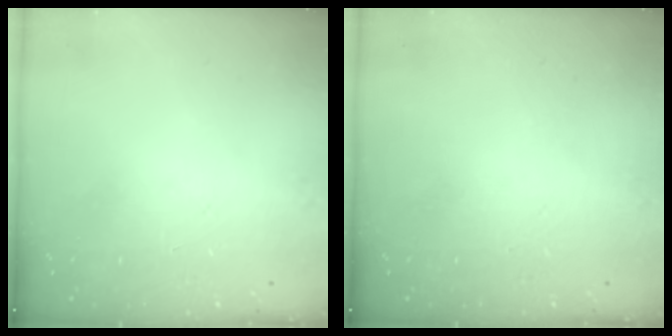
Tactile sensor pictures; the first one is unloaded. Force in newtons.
{"total": 0.0}